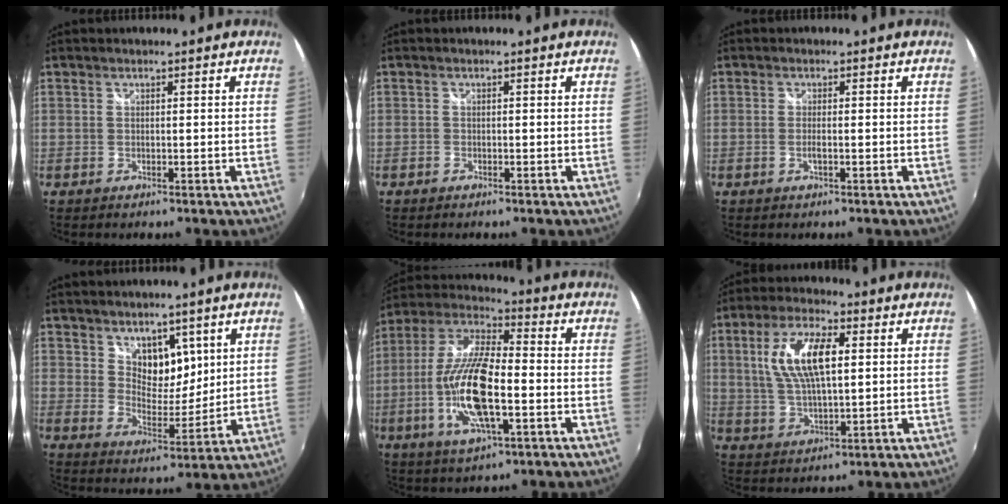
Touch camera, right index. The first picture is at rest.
{"total": 0.7, "force": [-0.6, 0.4, 0.1], "torque": [-0.005, -0.002, -0.015]}
{"total": 1.5, "force": [-0.4, 0.2, 1.4], "torque": [-0.029, -0.002, -0.008]}
{"total": 7.9, "force": [4.3, 5.3, 3.9], "torque": [-0.050, -0.008, 0.078]}
{"total": 17.2, "force": [-4.2, 5.6, 15.7], "torque": [-0.321, -0.009, -0.082]}
{"total": 12.0, "force": [2.7, 5.0, 10.6], "torque": [-0.208, 0.011, 0.054]}